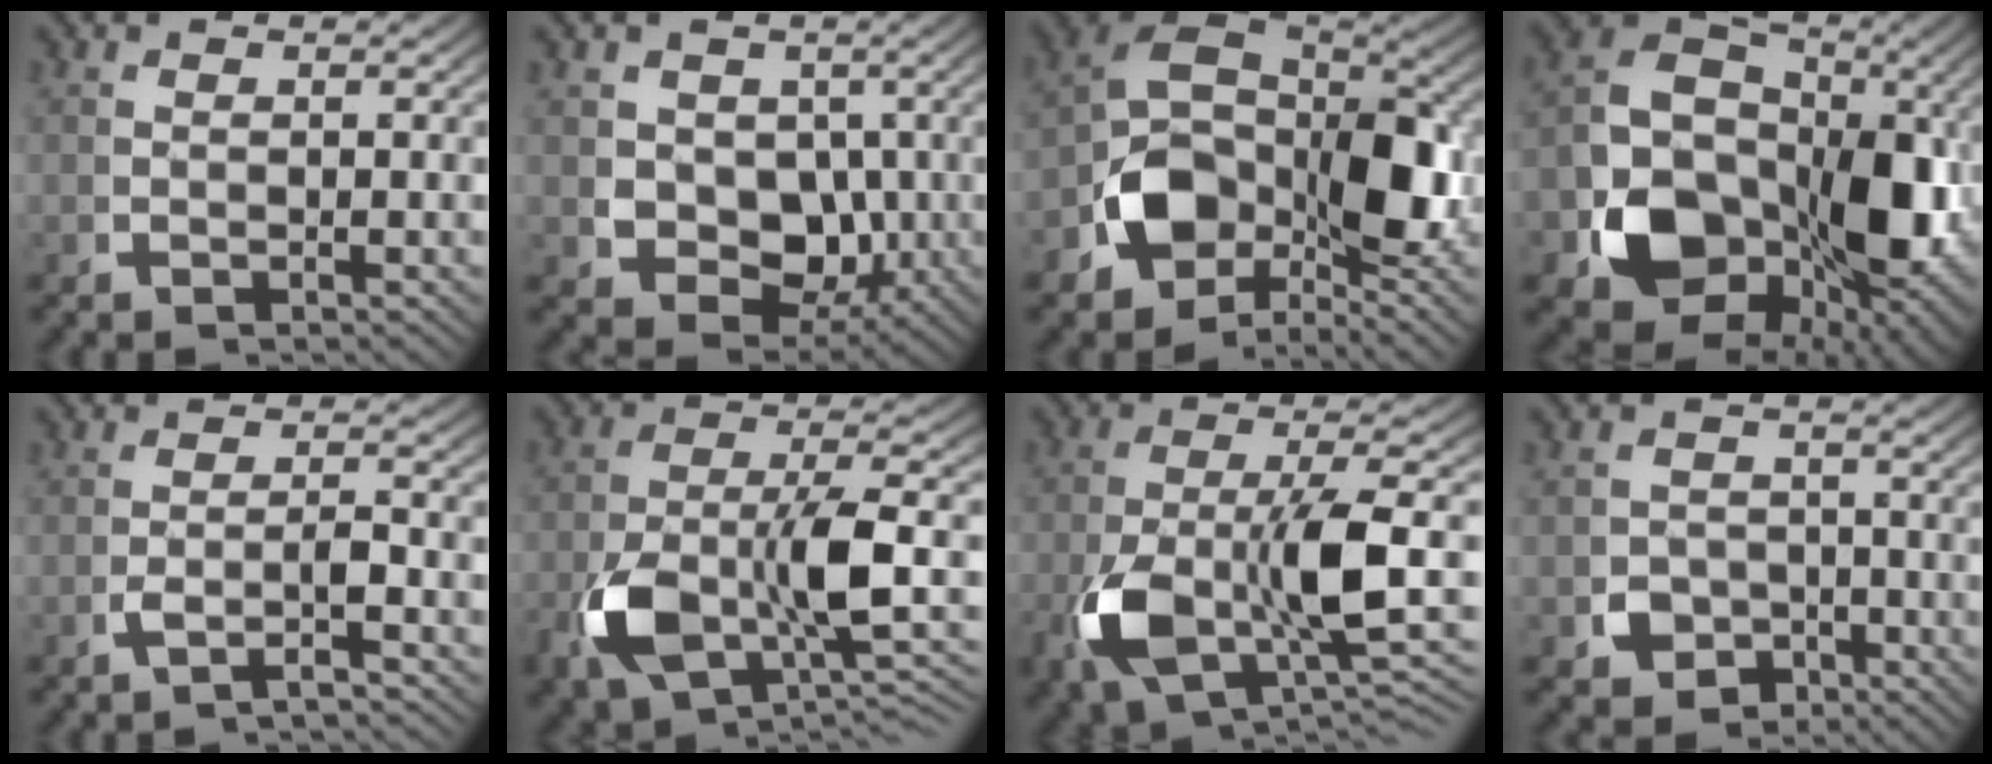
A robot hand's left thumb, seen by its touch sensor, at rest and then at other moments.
{"total": 7.0, "force": [0.1, 5.7, 4.1], "torque": [-0.099, -0.047, 0.022]}
{"total": 11.1, "force": [-0.9, 7.1, 8.4], "torque": [-0.177, -0.022, -0.015]}
{"total": 19.3, "force": [-3.0, 13.6, 13.3], "torque": [-0.257, -0.065, -0.036]}
{"total": 2.4, "force": [-1.4, 0.4, 1.9], "torque": [-0.041, 0.002, -0.025]}
{"total": 8.0, "force": [-2.5, 3.8, 6.6], "torque": [-0.147, -0.018, -0.040]}
{"total": 9.7, "force": [-2.1, 4.3, 8.4], "torque": [-0.180, -0.017, -0.030]}
{"total": 4.5, "force": [-2.5, 3.6, 1.1], "torque": [-0.016, -0.021, -0.039]}